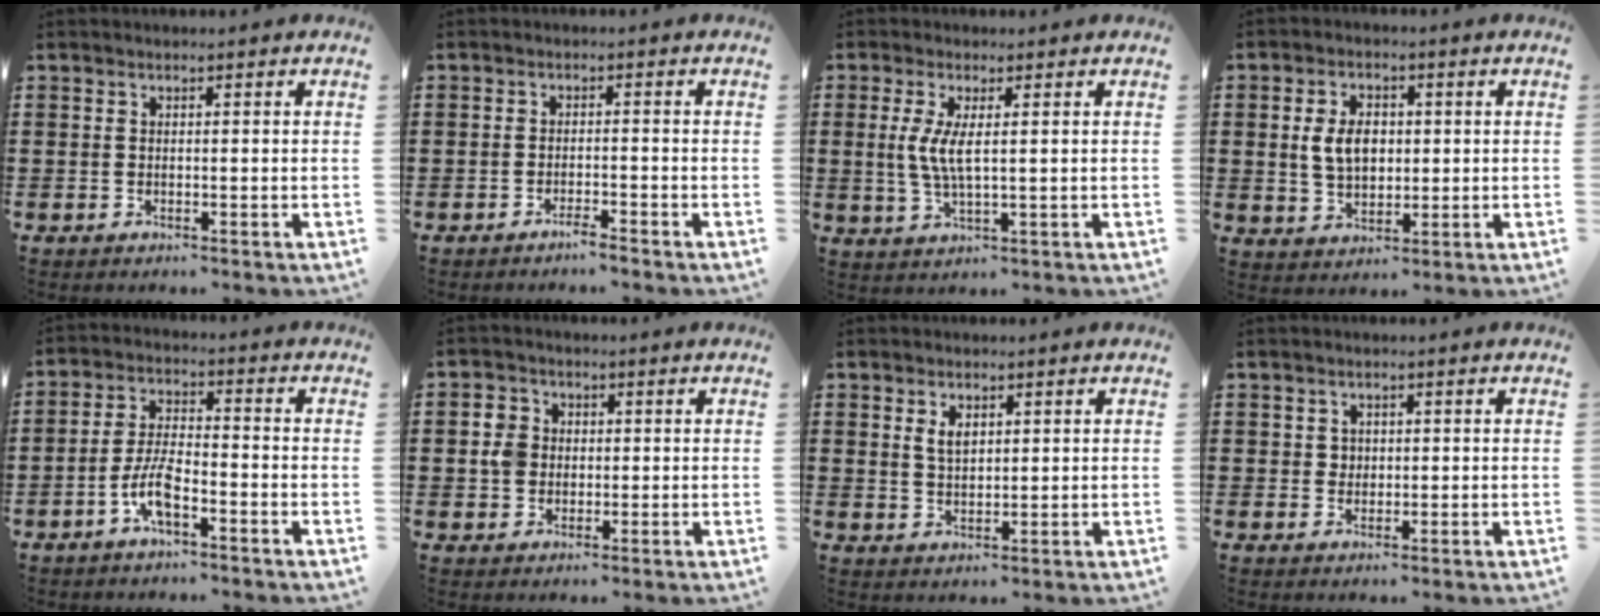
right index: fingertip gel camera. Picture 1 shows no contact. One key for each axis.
{"total": 1.8, "fx": -1.6, "fy": -0.1, "fz": 0.7, "tx": -0.015, "ty": -0.003, "tz": -0.029}
{"total": 4.6, "fx": 0.8, "fy": 1.0, "fz": 4.4, "tx": -0.102, "ty": -0.006, "tz": 0.008}
{"total": 5.8, "fx": 0.6, "fy": 3.9, "fz": 4.3, "tx": -0.098, "ty": 0.005, "tz": 0.003}
{"total": 6.4, "fx": -3.4, "fy": 1.8, "fz": 5.2, "tx": -0.126, "ty": -0.006, "tz": -0.070}
{"total": 4.0, "fx": 0.0, "fy": 3.5, "fz": 1.8, "tx": -0.054, "ty": 0.009, "tz": -0.005}
{"total": 2.6, "fx": 1.3, "fy": 1.4, "fz": 1.8, "tx": -0.039, "ty": 0.004, "tz": 0.025}
{"total": 1.4, "fx": 0.5, "fy": 1.3, "fz": 0.3, "tx": -0.011, "ty": 0.007, "tz": 0.009}